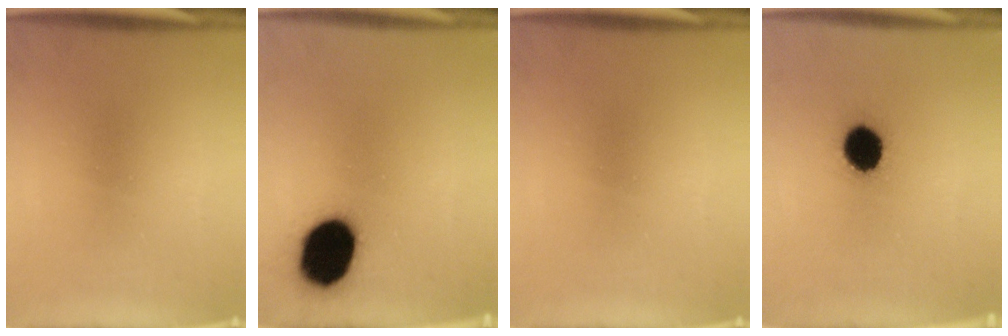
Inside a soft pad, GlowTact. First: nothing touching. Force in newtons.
{"total": 16.3}
{"total": 0.0}
{"total": 8.4}